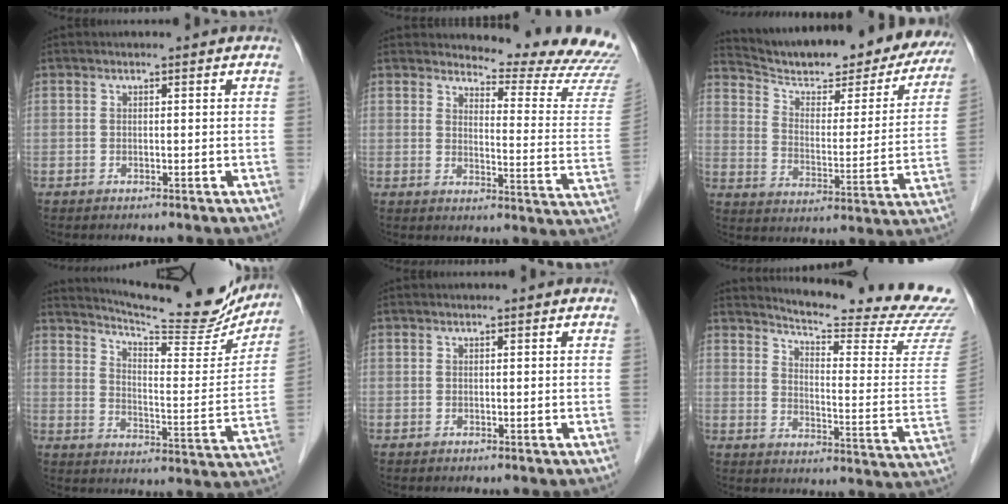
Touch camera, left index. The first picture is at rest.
{"total": 16.4, "force": [16.1, 1.0, 3.1], "torque": [-0.028, -0.129, 0.167]}
{"total": 27.5, "force": [24.5, 6.0, 10.9], "torque": [-0.165, -0.052, 0.318]}
{"total": 20.2, "force": [18.8, 2.0, 7.1], "torque": [-0.108, -0.056, 0.246]}
{"total": 0.0}
{"total": 21.2, "force": [20.3, -0.7, 6.0], "torque": [-0.097, -0.133, 0.242]}